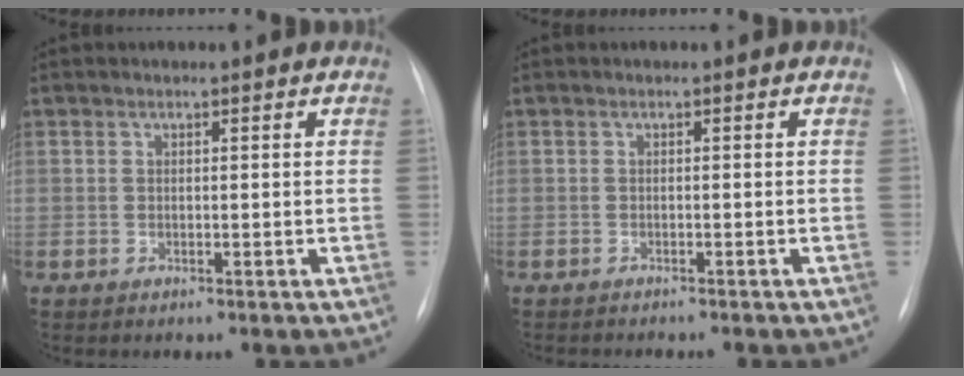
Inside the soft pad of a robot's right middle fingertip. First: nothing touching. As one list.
[{"total": 3.9, "force": [-3.5, 0.5, 1.7], "torque": [-0.021, -0.008, -0.040]}]